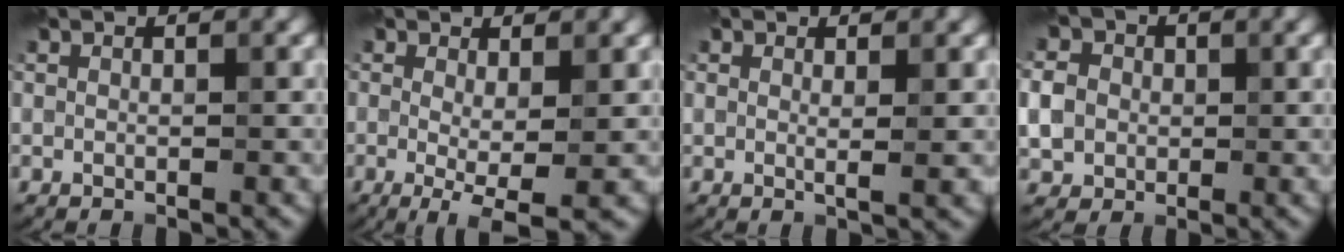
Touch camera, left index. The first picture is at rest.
{"total": 4.1, "force": [-0.5, 0.9, 4.0], "torque": [-0.062, -0.011, -0.008]}
{"total": 1.3, "force": [0.5, 0.3, 1.2], "torque": [-0.019, -0.005, 0.008]}
{"total": 4.1, "force": [0.3, 3.7, 1.8], "torque": [-0.044, 0.009, -0.001]}